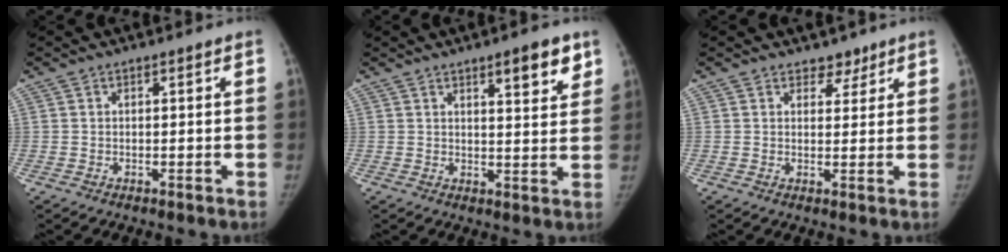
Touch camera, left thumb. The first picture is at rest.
{"total": 6.9, "force": [4.3, 1.9, 5.1], "torque": [-0.050, -0.023, 0.057]}
{"total": 2.9, "force": [2.2, 1.8, 0.5], "torque": [0.020, -0.012, 0.028]}